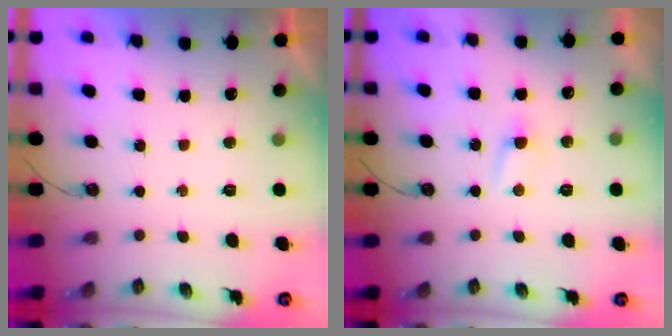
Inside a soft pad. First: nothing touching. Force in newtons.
{"total": 2.6, "press": 2.5, "slide": 0.3}